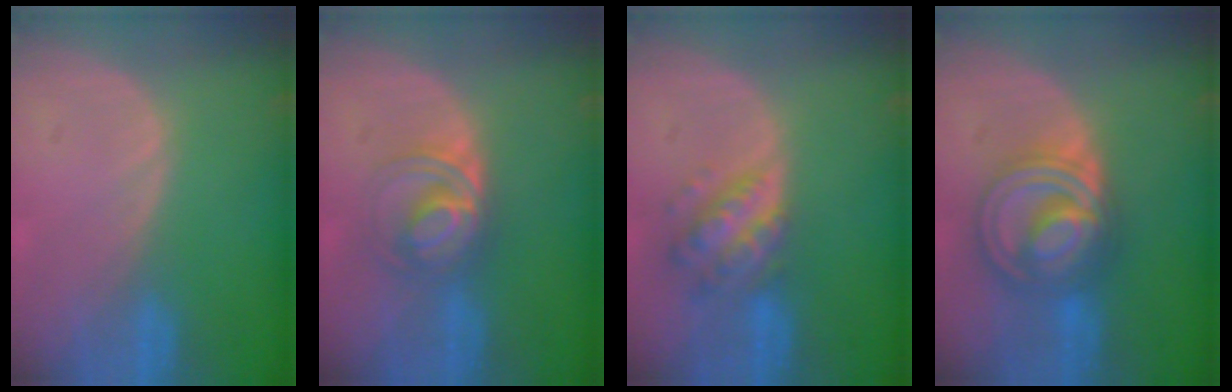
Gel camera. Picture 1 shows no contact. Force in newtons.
{"total": 5.9, "press": 5.5, "slide": 2.1}
{"total": 6.4, "press": 5.7, "slide": 2.8}
{"total": 8.9, "press": 8.9, "slide": 0.7}